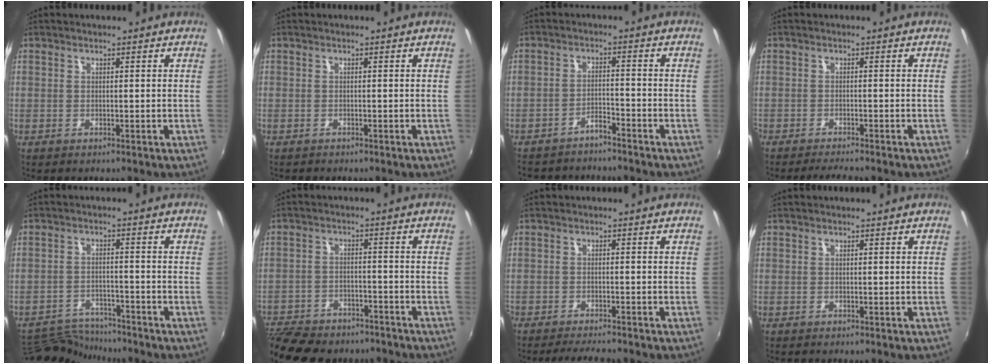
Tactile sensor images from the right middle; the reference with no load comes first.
{"total": 0.6, "force": [-0.5, 0.2, 0.0], "torque": [-0.001, -0.003, -0.010]}
{"total": 5.4, "force": [-5.0, 1.3, 1.5], "torque": [-0.041, 0.003, -0.078]}
{"total": 3.6, "force": [-3.3, 0.0, 1.4], "torque": [-0.036, -0.006, -0.056]}
{"total": 8.1, "force": [-8.0, 1.4, 0.6], "torque": [-0.035, 0.006, -0.138]}
{"total": 15.5, "force": [-12.8, 6.5, 6.1], "torque": [-0.153, -0.015, -0.196]}
{"total": 5.0, "force": [-4.5, 0.6, 2.0], "torque": [-0.051, -0.007, -0.071]}
{"total": 0.0}